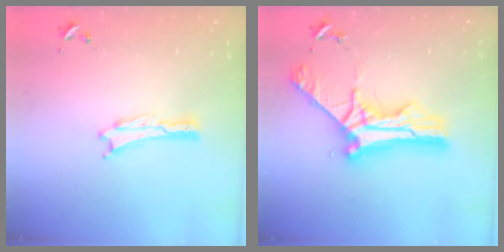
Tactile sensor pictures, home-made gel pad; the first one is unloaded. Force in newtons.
{"total": 10.7, "press": 10.7, "slide": 0.9}